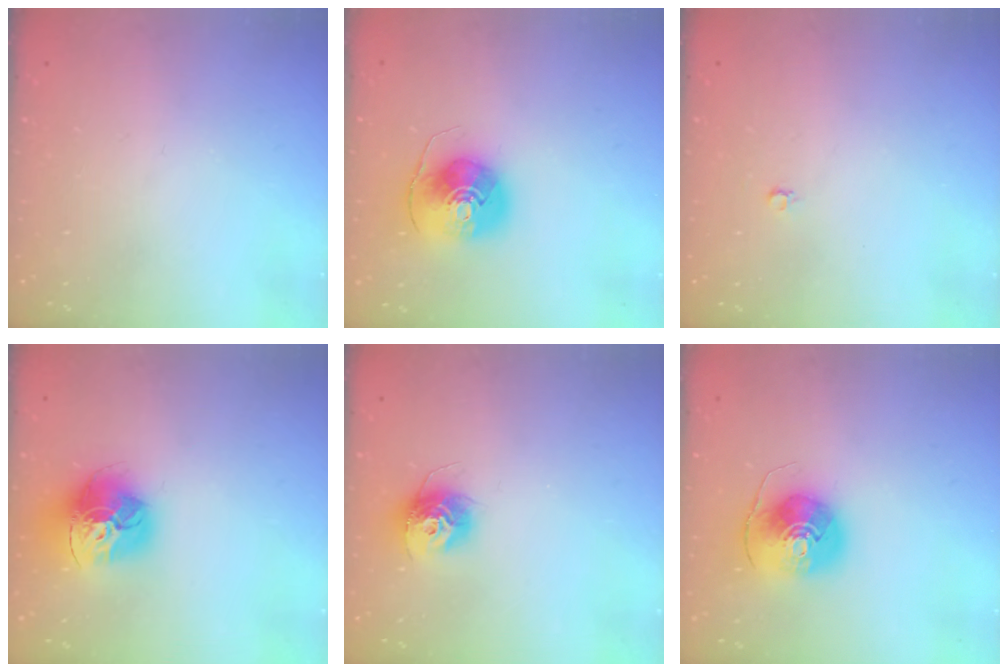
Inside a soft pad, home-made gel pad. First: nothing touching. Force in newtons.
{"total": 9.8, "press": 9.7, "slide": 1.2}
{"total": 2.2, "press": 2.2, "slide": 0.2}
{"total": 17.4, "press": 17.3, "slide": 1.7}
{"total": 11.5, "press": 11.4, "slide": 0.8}
{"total": 9.8, "press": 9.7, "slide": 1.2}